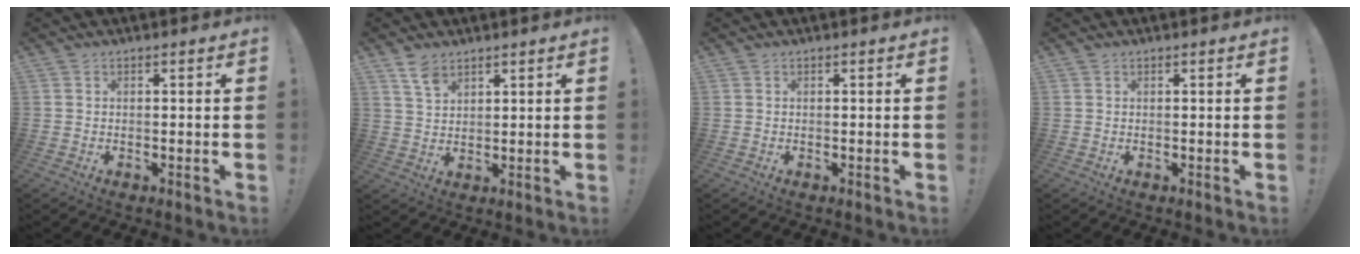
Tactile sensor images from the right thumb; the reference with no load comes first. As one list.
[{"total": 5.9, "force": [4.2, 2.9, 2.9], "torque": [-0.055, -0.020, 0.081]}, {"total": 0.0}, {"total": 0.0}]